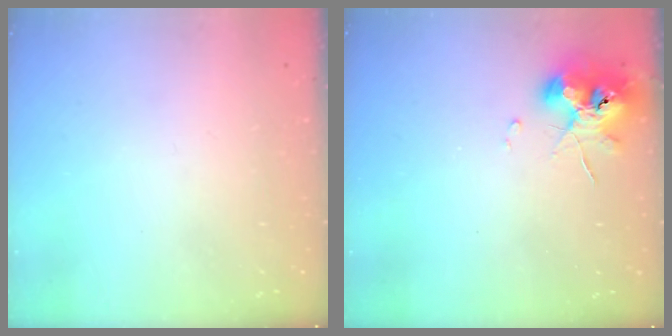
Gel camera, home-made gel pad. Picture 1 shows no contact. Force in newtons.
{"total": 10.1, "press": 10.0, "slide": 1.4}